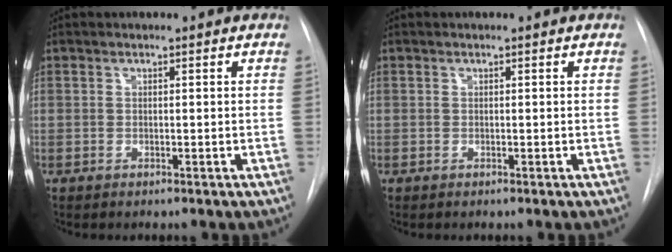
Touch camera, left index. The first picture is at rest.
{"total": 0.0}